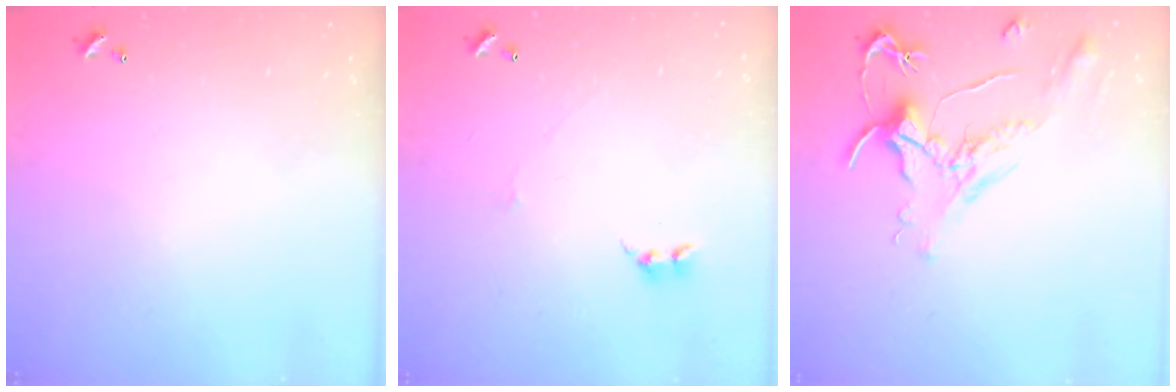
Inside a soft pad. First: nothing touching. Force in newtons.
{"total": 0.9, "press": 0.8, "slide": 0.4}
{"total": 1.6, "press": 1.5, "slide": 0.7}